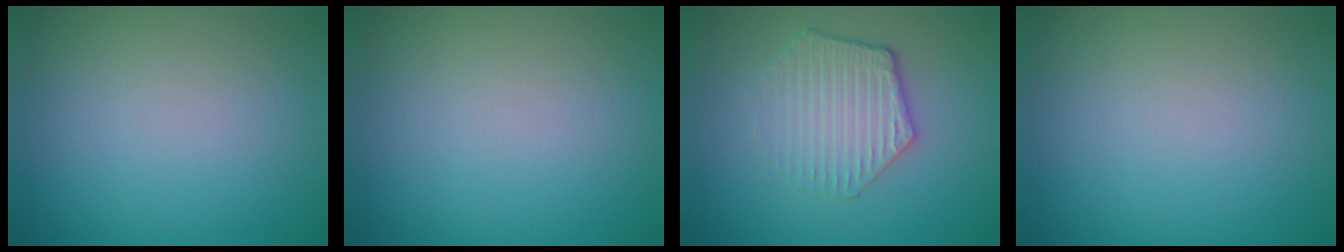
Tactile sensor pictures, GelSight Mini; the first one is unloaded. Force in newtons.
{"total": 0.0}
{"total": 3.5, "press": 3.0, "slide": 1.7}
{"total": 0.0}